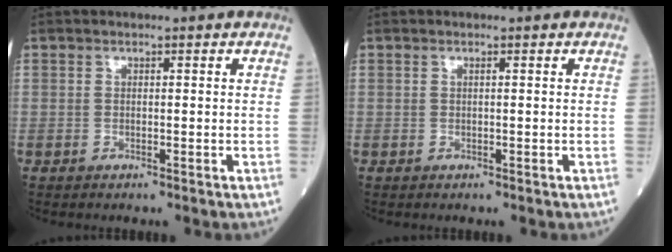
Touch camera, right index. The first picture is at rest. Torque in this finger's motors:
{"motor_torque": [-0.07, -0.02, -0.04, 0.01]}